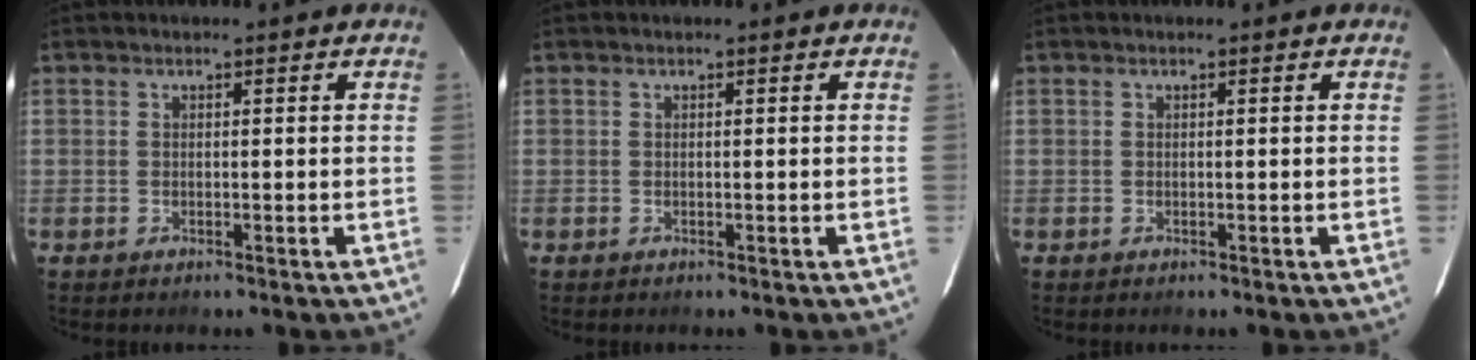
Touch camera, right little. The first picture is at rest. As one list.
[{"total": 0.0}, {"total": 0.0}]